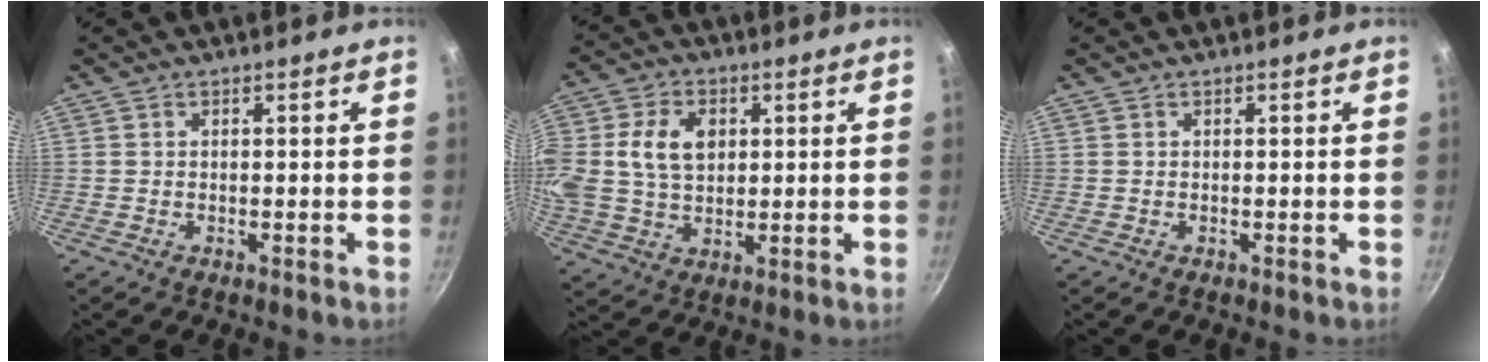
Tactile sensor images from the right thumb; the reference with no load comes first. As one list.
[{"total": 14.3, "force": [2.7, 10.5, 9.4], "torque": [-0.189, 0.021, 0.048]}, {"total": 0.0}]